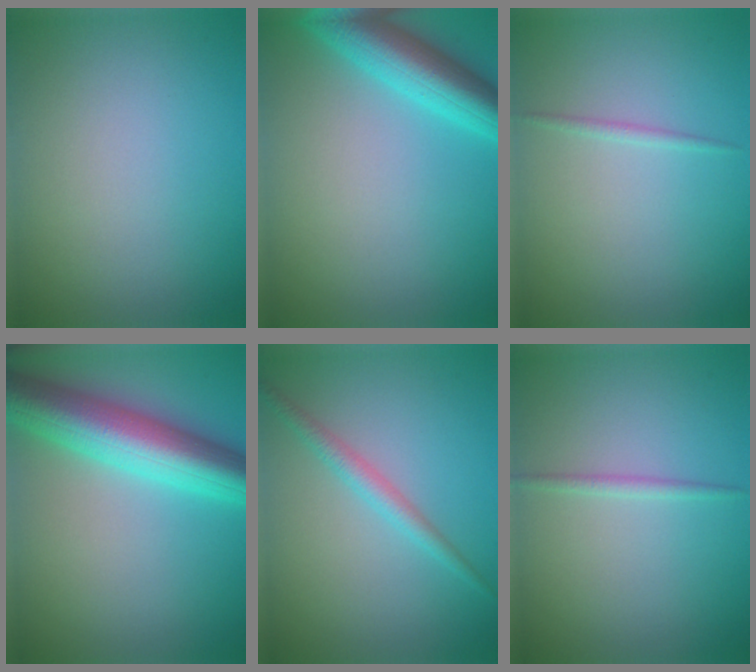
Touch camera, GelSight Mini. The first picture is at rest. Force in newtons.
{"total": 6.2, "press": 6.2, "slide": 0.3}
{"total": 0.7, "press": 0.7, "slide": 0.0}
{"total": 9.2, "press": 9.2, "slide": 0.2}
{"total": 2.0, "press": 2.0, "slide": 0.0}
{"total": 0.9, "press": 0.9, "slide": 0.0}